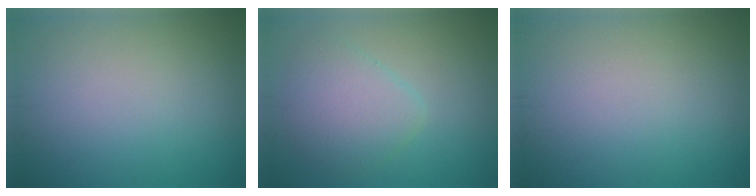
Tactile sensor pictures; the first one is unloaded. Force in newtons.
{"total": 3.3, "press": 3.3, "slide": 0.2}
{"total": 0.0}